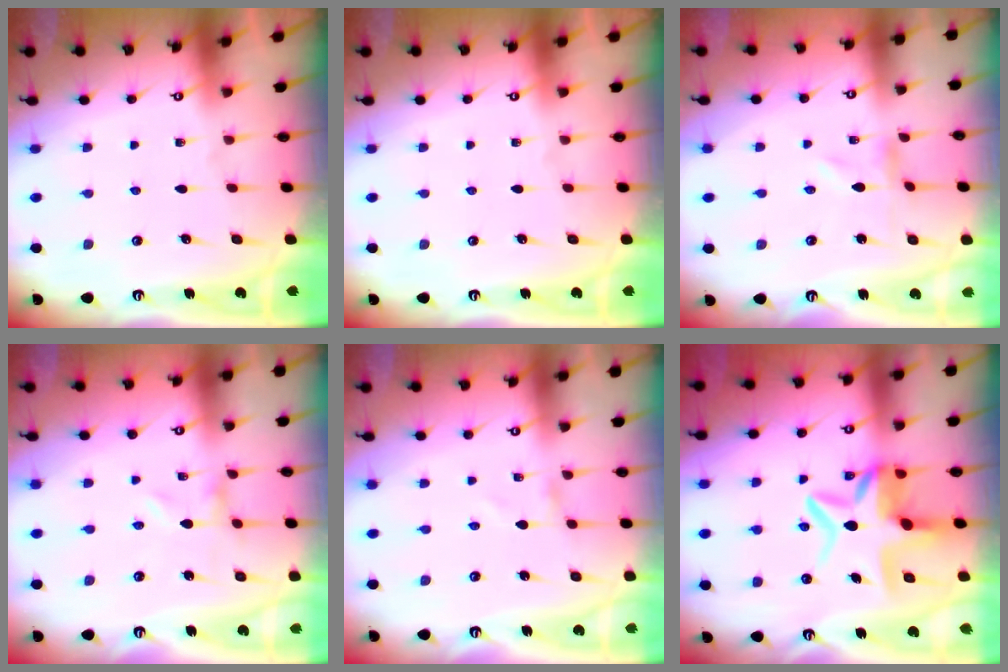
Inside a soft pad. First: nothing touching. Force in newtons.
{"total": 0.0}
{"total": 0.0}
{"total": 0.0}
{"total": 0.0}
{"total": 10.3, "press": 10.0, "slide": 2.4}